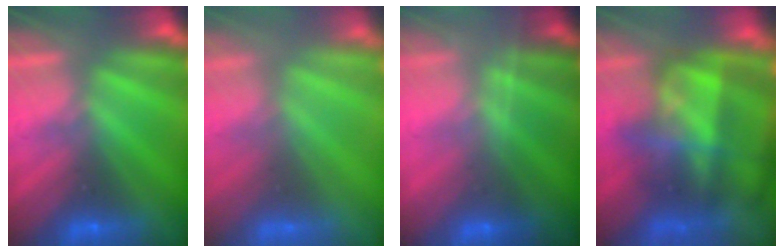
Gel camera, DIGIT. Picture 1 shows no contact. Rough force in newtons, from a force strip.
{"total": 3.0}
{"total": 1.7}
{"total": 7.8}